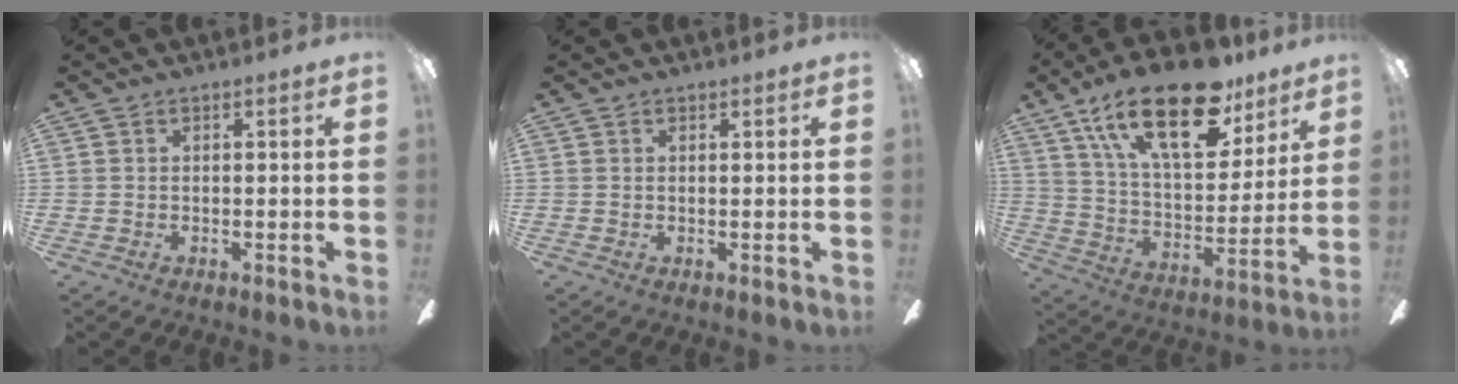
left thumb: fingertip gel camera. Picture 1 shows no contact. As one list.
[{"total": 0.9, "force": [0.7, 0.5, 0.2], "torque": [0.004, -0.002, 0.011]}, {"total": 25.7, "force": [15.8, 11.2, 16.9], "torque": [-0.283, -0.079, 0.270]}]